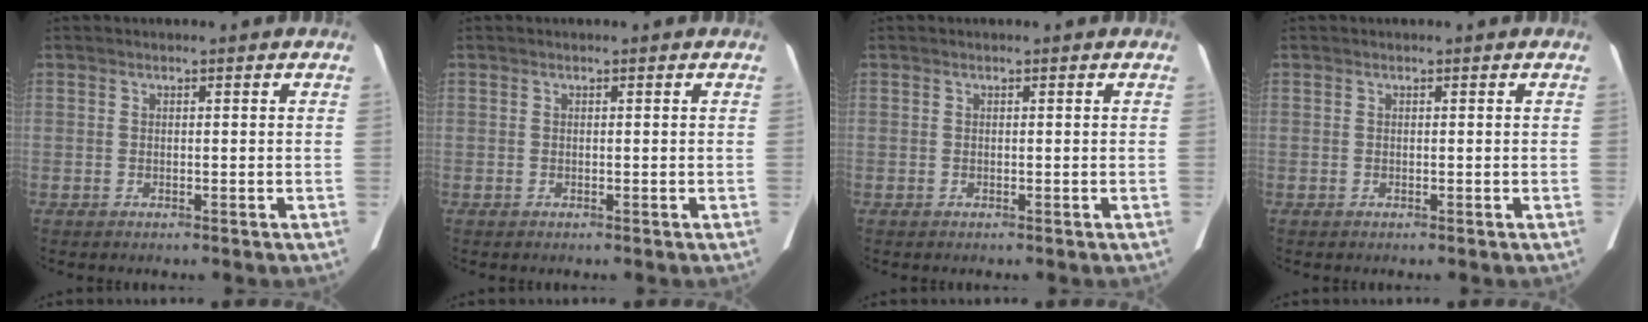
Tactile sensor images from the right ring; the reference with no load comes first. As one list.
[{"total": 0.0}, {"total": 0.0}, {"total": 0.0}]